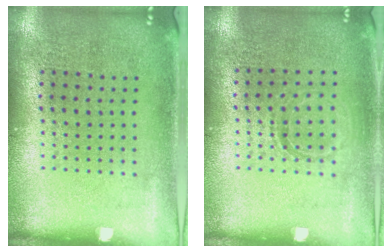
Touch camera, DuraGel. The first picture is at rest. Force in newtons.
{"total": 1.0, "press": 0.9, "slide": 0.4}